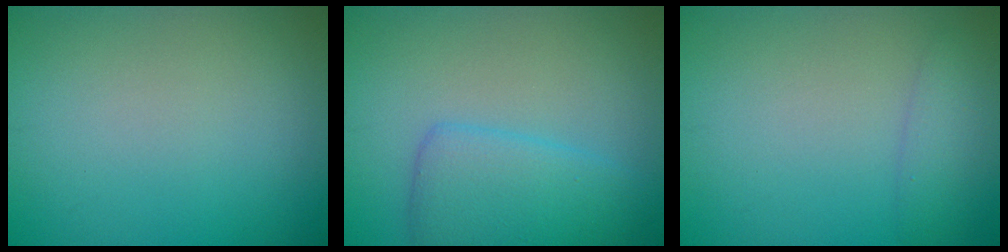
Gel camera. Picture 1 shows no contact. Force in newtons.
{"total": 4.5, "press": 4.5, "slide": 0.1}
{"total": 1.5, "press": 1.5, "slide": 0.0}